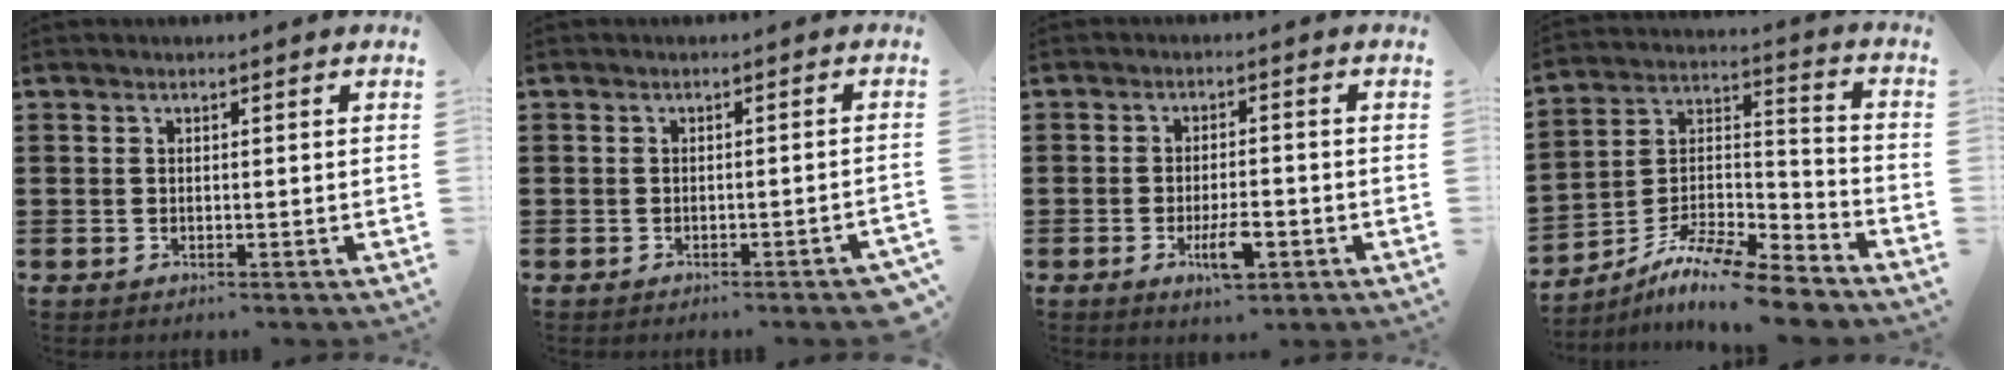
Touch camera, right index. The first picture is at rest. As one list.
[{"total": 1.4, "force": [-1.2, 0.0, 0.6], "torque": [-0.012, -0.002, -0.023]}, {"total": 5.6, "force": [-2.2, 1.9, 4.8], "torque": [-0.089, -0.001, -0.039]}, {"total": 9.7, "force": [-8.5, 1.4, 4.4], "torque": [-0.083, 0.014, -0.170]}]